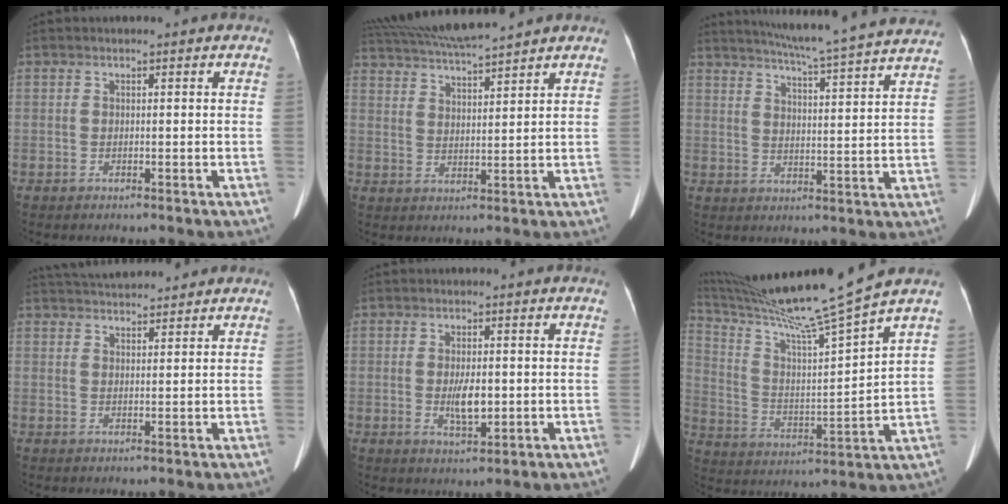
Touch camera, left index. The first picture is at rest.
{"total": 10.7, "force": [9.8, -0.6, 4.2], "torque": [-0.089, 0.019, 0.165]}
{"total": 21.5, "force": [19.5, -0.7, 8.8], "torque": [-0.143, -0.028, 0.248]}
{"total": 6.6, "force": [6.2, 1.0, 1.9], "torque": [-0.039, 0.030, 0.099]}
{"total": 4.1, "force": [-0.4, 1.3, 3.9], "torque": [-0.074, -0.007, -0.004]}
{"total": 17.2, "force": [14.8, -3.5, 8.0], "torque": [-0.151, -0.036, 0.255]}